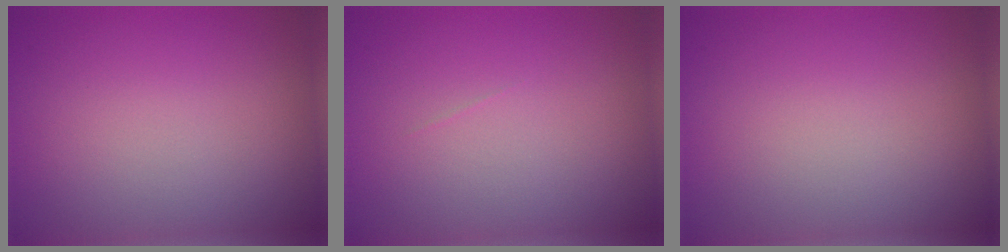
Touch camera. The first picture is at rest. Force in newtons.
{"total": 0.0}
{"total": 0.0}